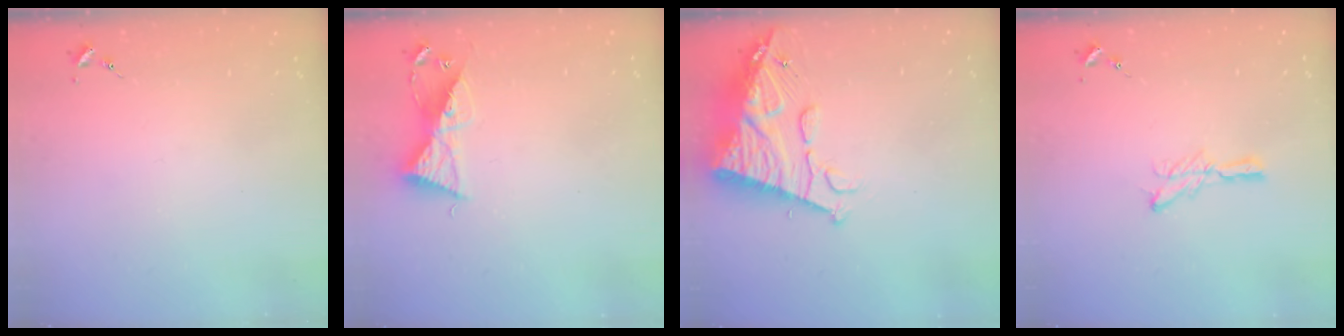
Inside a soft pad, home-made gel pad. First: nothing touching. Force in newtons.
{"total": 8.8, "press": 8.7, "slide": 0.5}
{"total": 14.9, "press": 14.8, "slide": 1.5}
{"total": 6.1, "press": 6.0, "slide": 0.7}